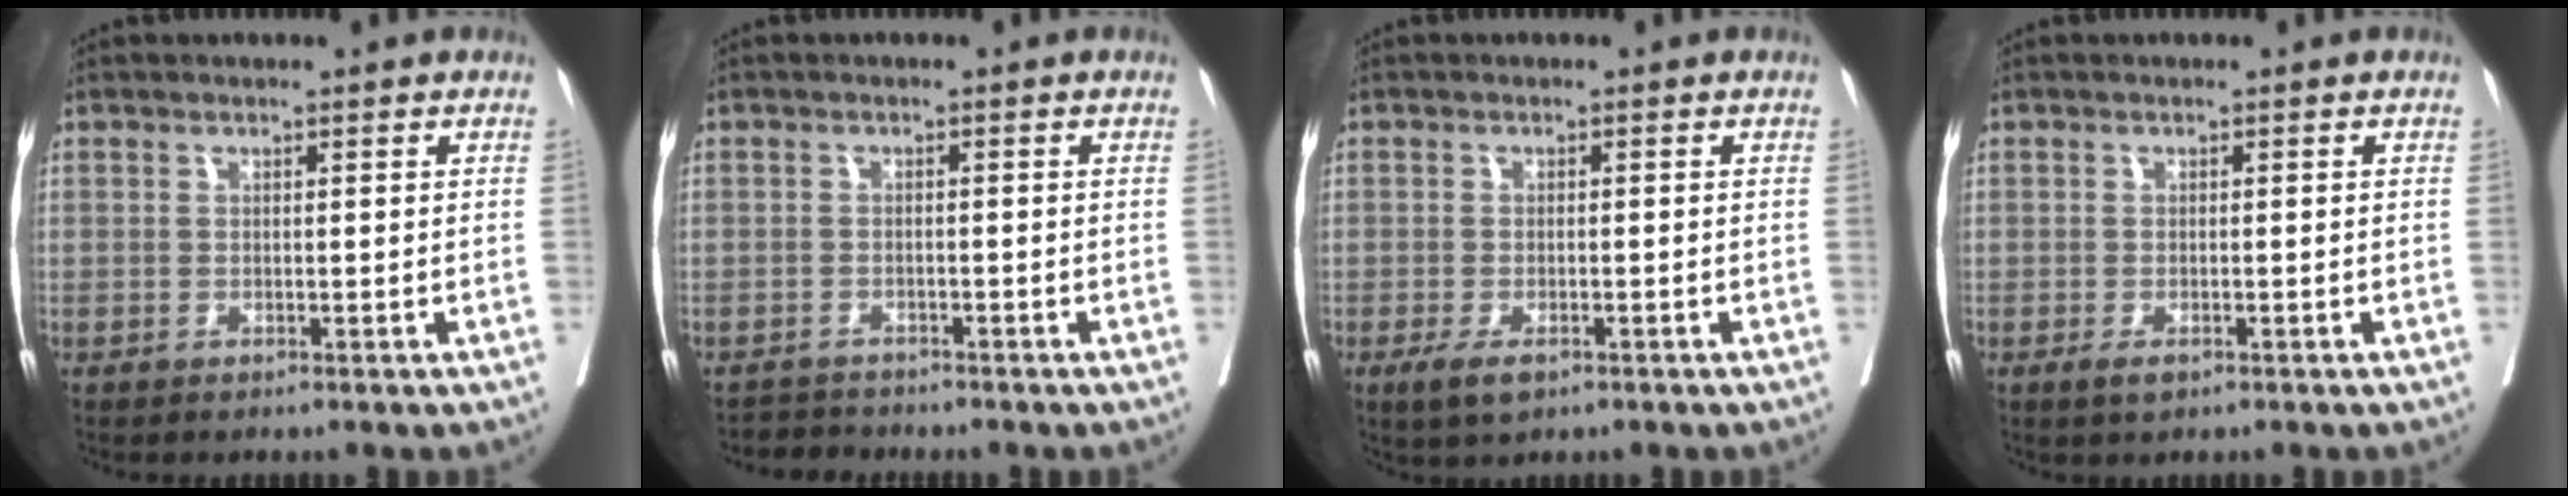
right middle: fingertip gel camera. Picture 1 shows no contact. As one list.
[{"total": 2.4, "force": [-2.3, 0.4, -0.7], "torque": [0.012, -0.010, -0.041]}, {"total": 3.5, "force": [-2.0, 1.4, 2.6], "torque": [-0.049, -0.005, -0.029]}, {"total": 1.7, "force": [-0.9, 0.7, 1.2], "torque": [-0.022, -0.002, -0.012]}]